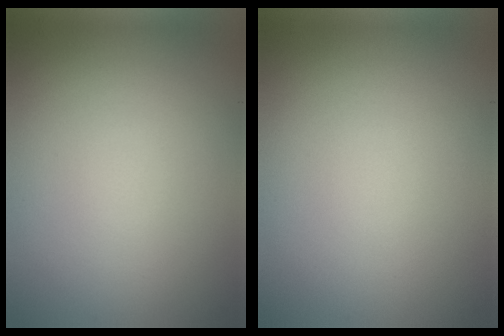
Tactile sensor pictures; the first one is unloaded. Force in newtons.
{"total": 0.0}